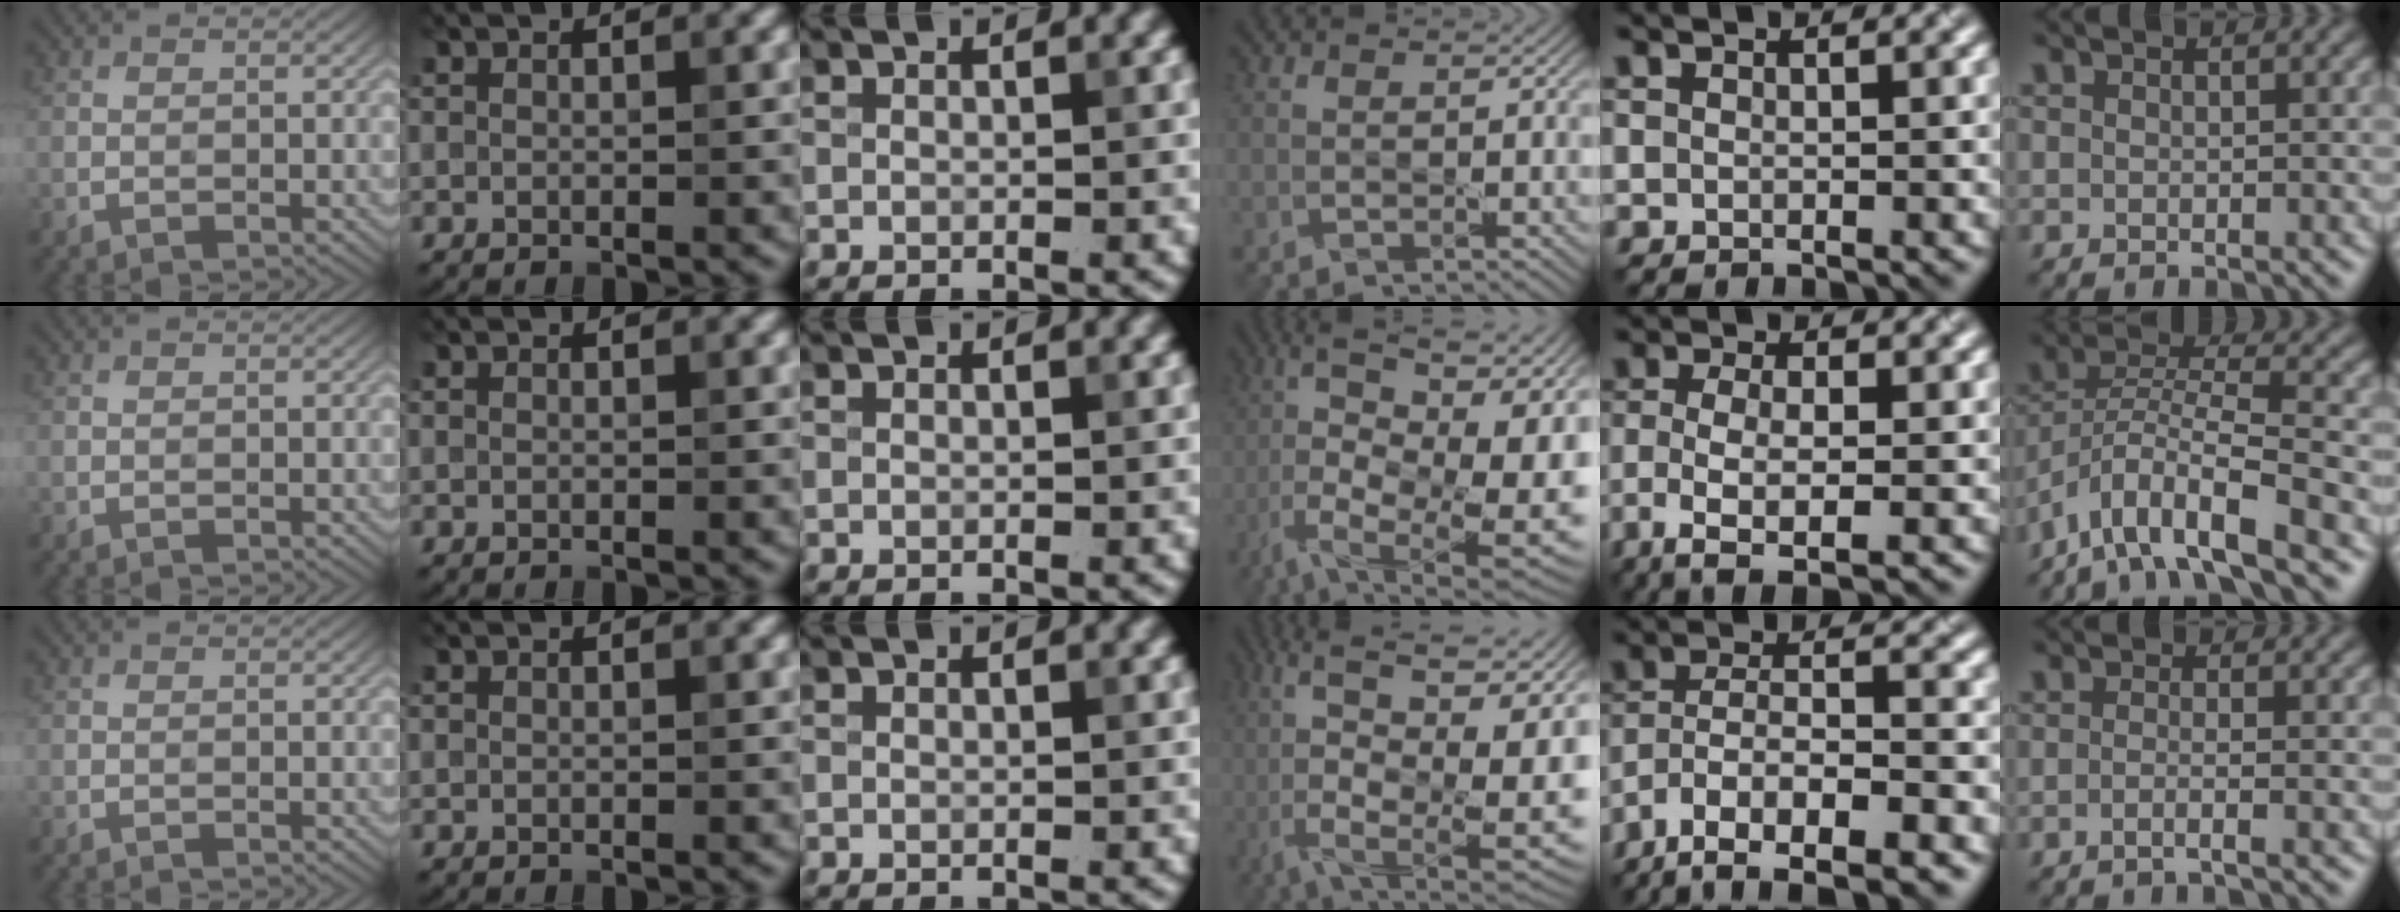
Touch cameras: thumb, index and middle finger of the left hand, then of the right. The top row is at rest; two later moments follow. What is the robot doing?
{"motion": "squeeze", "object": "bubble wrap"}